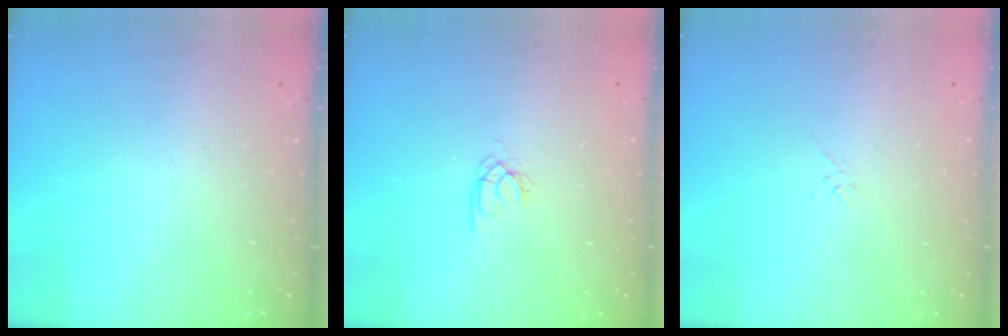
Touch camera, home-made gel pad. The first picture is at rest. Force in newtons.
{"total": 1.9, "press": 1.9, "slide": 0.2}
{"total": 0.5, "press": 0.5, "slide": 0.2}